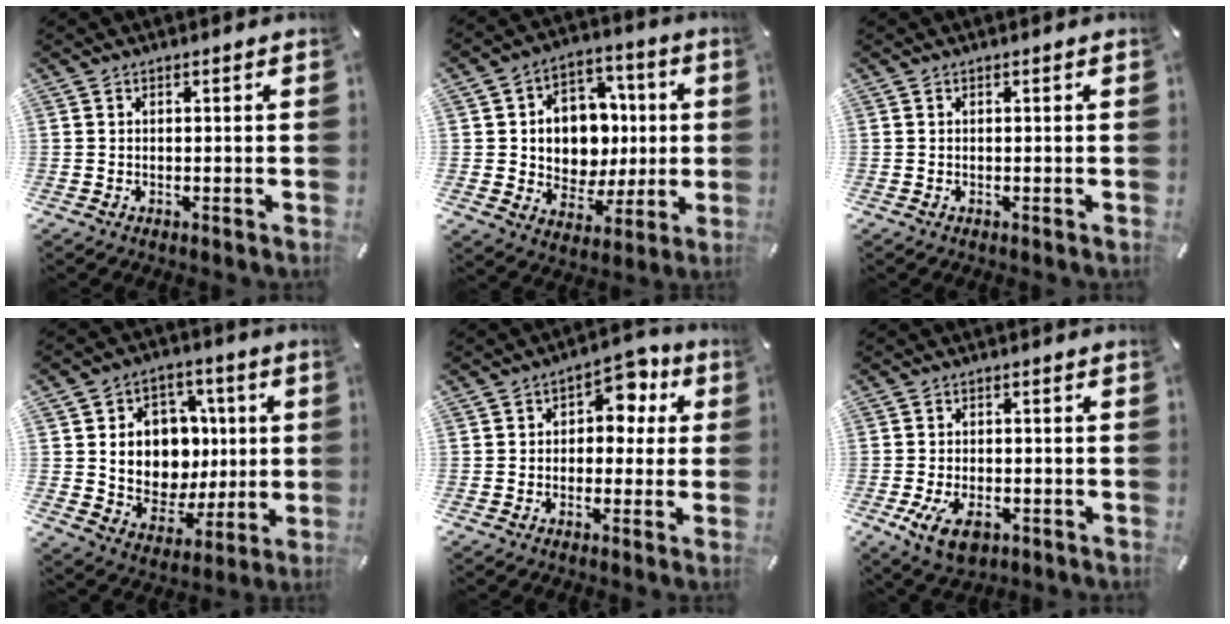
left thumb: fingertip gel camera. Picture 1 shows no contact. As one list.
[{"total": 11.6, "force": [0.4, 11.0, 3.7], "torque": [-0.048, -0.005, 0.021]}, {"total": 0.0}, {"total": 12.8, "force": [1.3, 11.7, 5.0], "torque": [-0.069, -0.012, 0.040]}, {"total": 7.8, "force": [2.3, 5.8, 4.7], "torque": [-0.053, -0.010, 0.033]}, {"total": 7.3, "force": [-3.1, 4.3, 5.0], "torque": [-0.100, 0.002, -0.057]}]